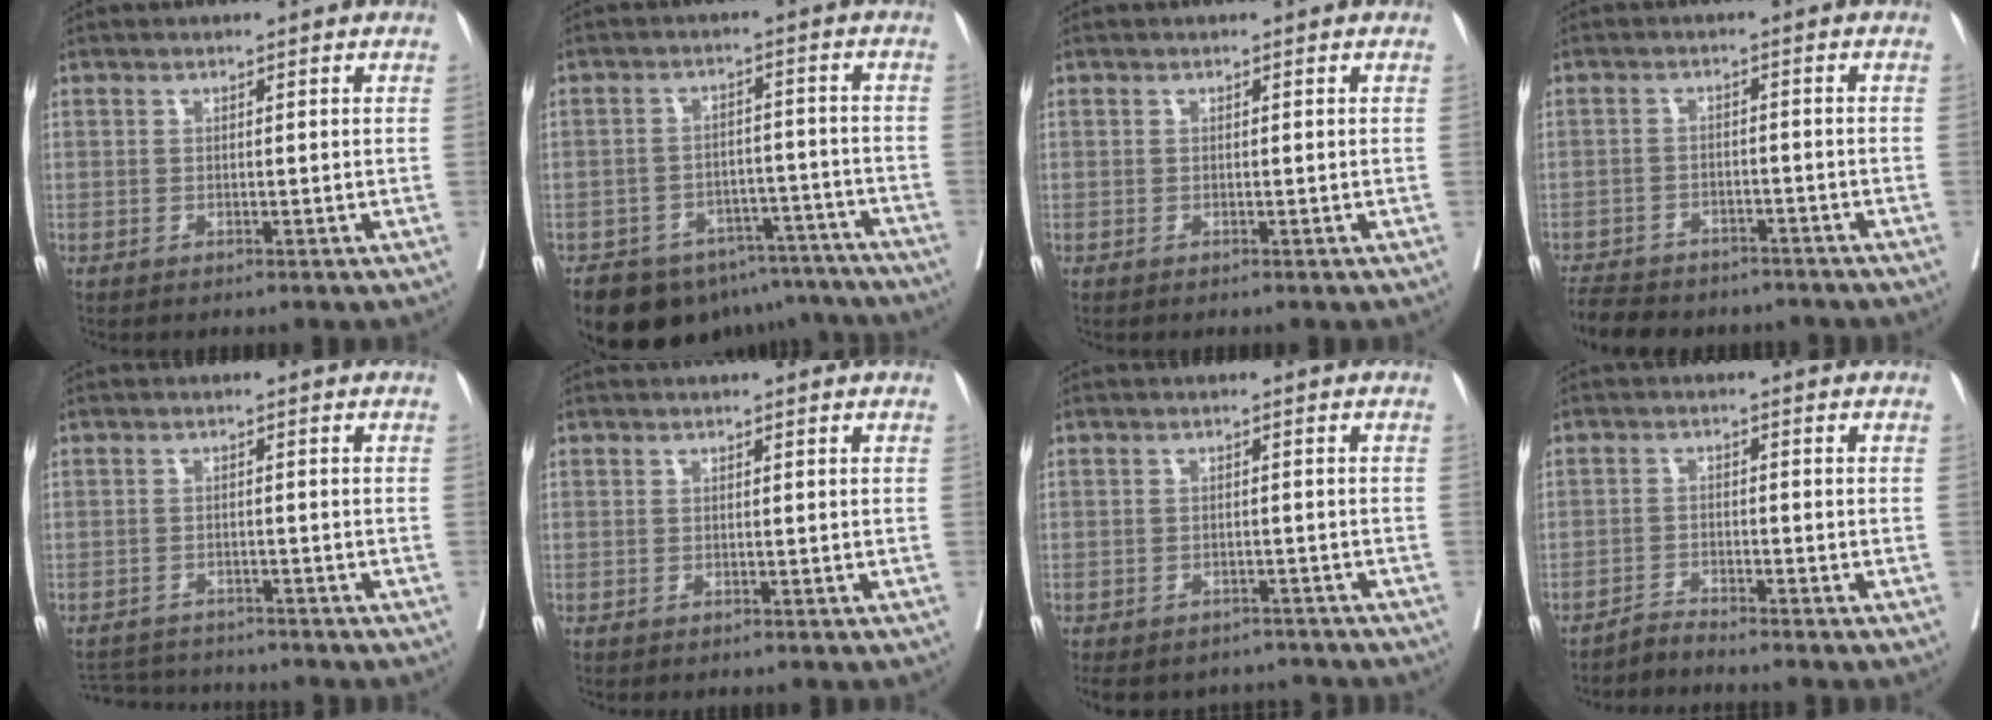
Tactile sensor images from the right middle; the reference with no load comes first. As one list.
[{"total": 15.6, "force": [-12.8, 7.4, 4.9], "torque": [-0.070, 0.021, -0.164]}, {"total": 0.0}, {"total": 12.9, "force": [-11.2, 4.7, 4.5], "torque": [-0.103, -0.001, -0.151]}, {"total": 7.0, "force": [-6.9, 0.8, 1.1], "torque": [-0.016, 0.001, -0.106]}, {"total": 0.0}, {"total": 11.8, "force": [-10.1, 5.4, 2.9], "torque": [-0.080, 0.007, -0.122]}, {"total": 2.3, "force": [-2.2, -0.7, -0.3], "torque": [0.008, -0.009, -0.042]}]